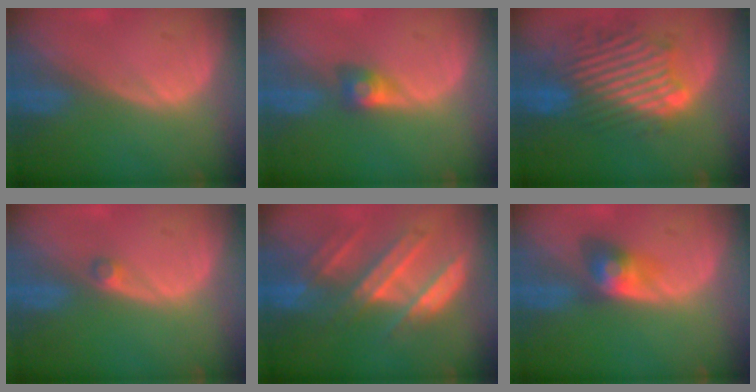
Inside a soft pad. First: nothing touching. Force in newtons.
{"total": 2.9, "press": 2.4, "slide": 1.5}
{"total": 11.0, "press": 10.2, "slide": 4.1}
{"total": 1.3, "press": 1.1, "slide": 0.6}
{"total": 8.2, "press": 7.8, "slide": 2.5}
{"total": 4.0, "press": 4.0, "slide": 0.2}